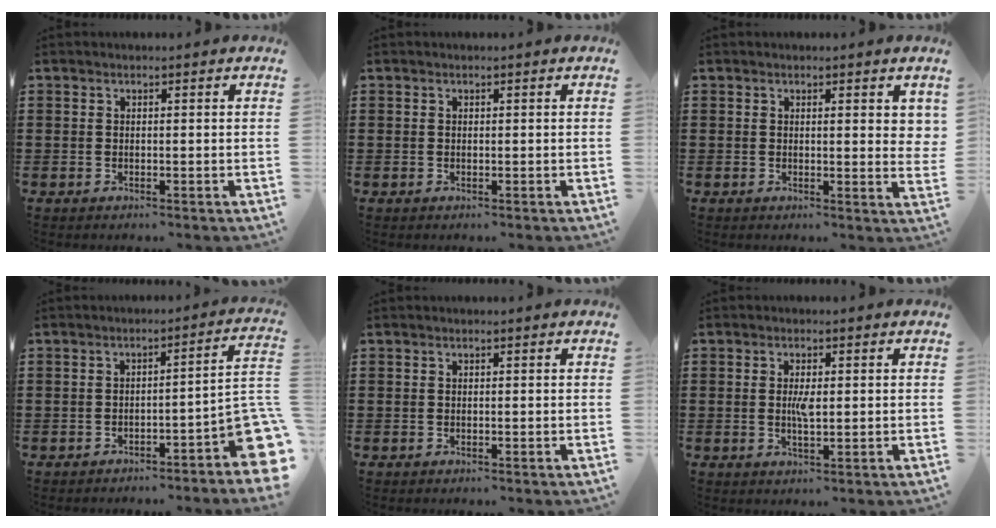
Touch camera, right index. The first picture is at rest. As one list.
[{"total": 0.0}, {"total": 1.7, "force": [0.7, 0.4, 1.5], "torque": [-0.024, 0.000, 0.009]}, {"total": 5.4, "force": [-3.1, 1.0, 4.4], "torque": [-0.065, -0.013, -0.057]}, {"total": 0.0}, {"total": 3.2, "force": [0.1, 1.0, 3.0], "torque": [-0.058, 0.001, 0.001]}]